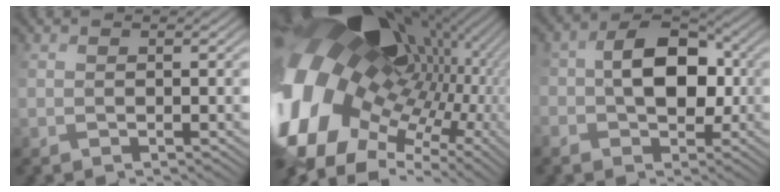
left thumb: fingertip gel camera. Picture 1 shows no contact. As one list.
[{"total": 19.2, "force": [2.3, 13.2, 13.8], "torque": [-0.295, -0.014, 0.068]}, {"total": 7.8, "force": [0.0, 5.2, 5.8], "torque": [-0.099, 0.009, 0.001]}]